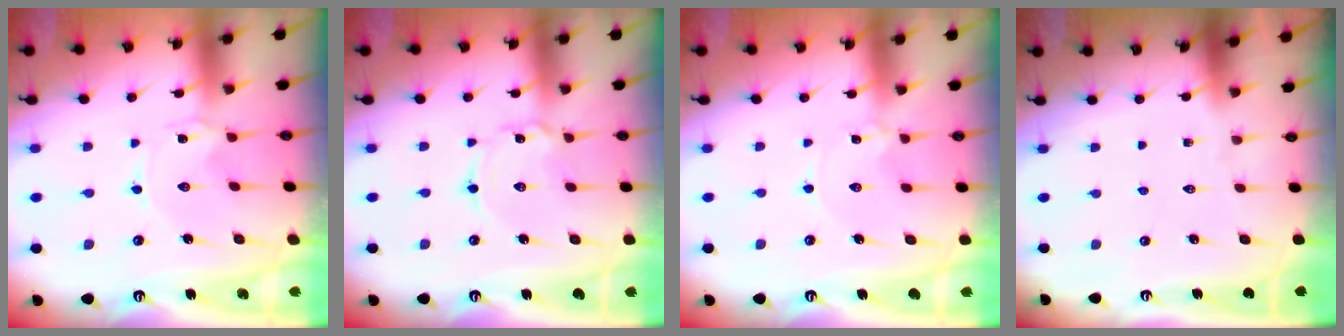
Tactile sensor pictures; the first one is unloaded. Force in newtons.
{"total": 2.0, "press": 2.0, "slide": 0.2}
{"total": 1.1, "press": 1.1, "slide": 0.1}
{"total": 0.0}